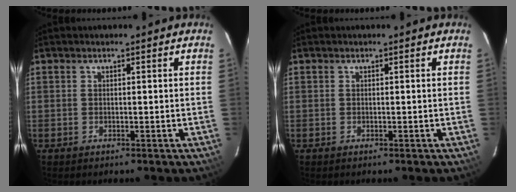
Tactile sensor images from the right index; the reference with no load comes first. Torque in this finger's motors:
{"motor_torque": [0.00, 0.00, 0.00, 0.00]}